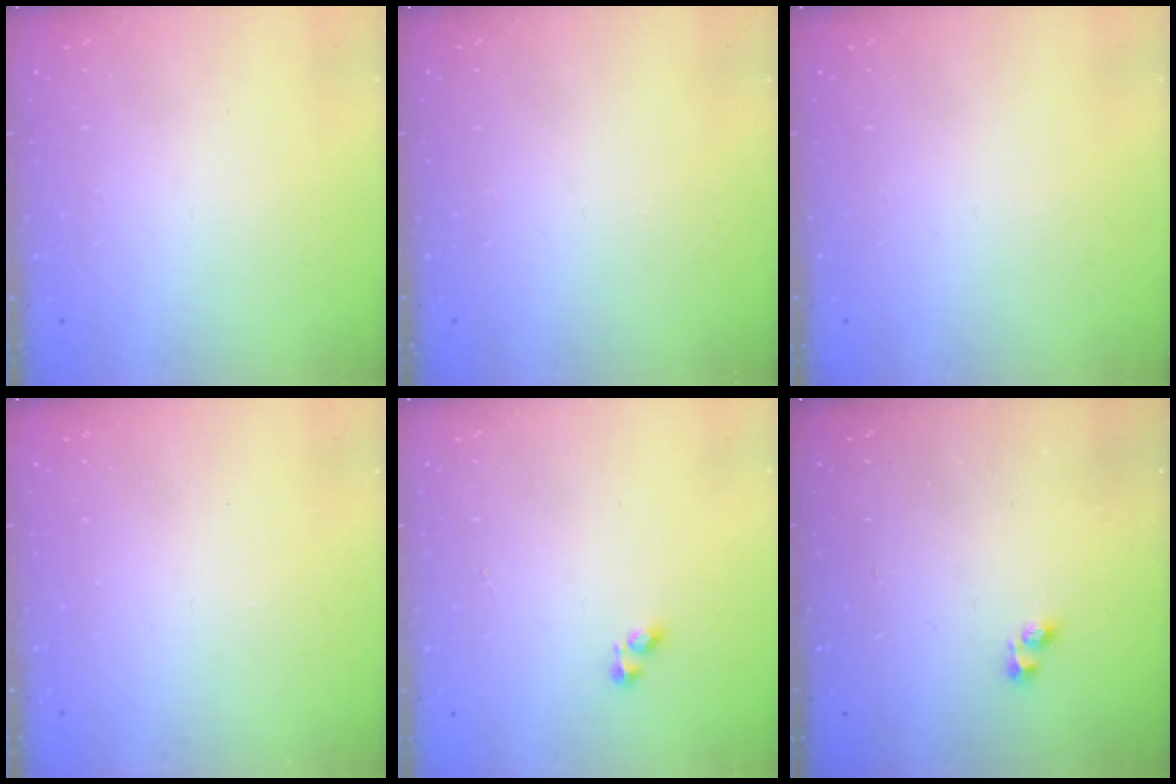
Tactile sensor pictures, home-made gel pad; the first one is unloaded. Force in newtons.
{"total": 0.0}
{"total": 0.0}
{"total": 0.0}
{"total": 2.4, "press": 2.3, "slide": 0.6}
{"total": 0.9, "press": 0.4, "slide": 0.8}